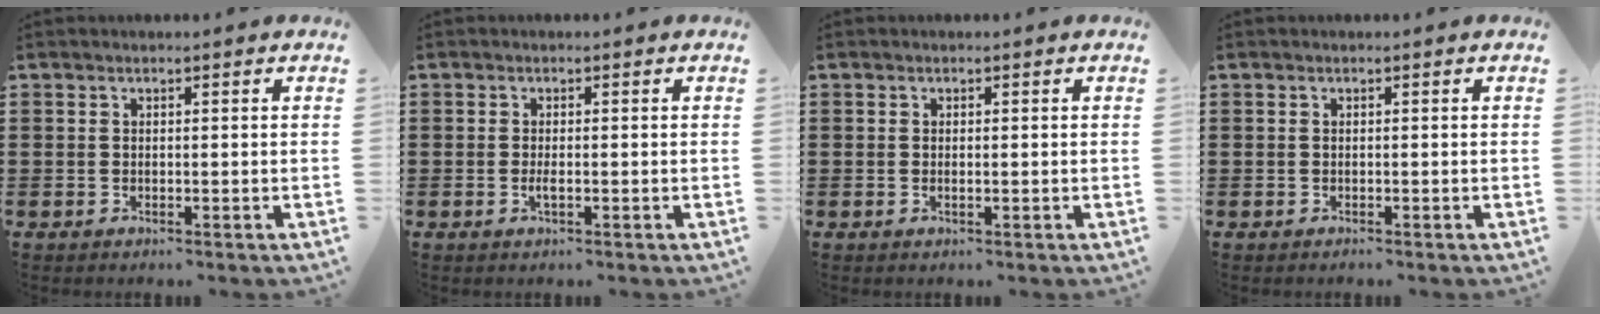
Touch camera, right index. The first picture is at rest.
{"total": 1.3, "force": [-0.4, 0.4, 1.2], "torque": [-0.031, -0.004, -0.008]}
{"total": 0.5, "force": [0.0, 0.1, 0.5], "torque": [-0.010, -0.002, 0.000]}
{"total": 0.0}